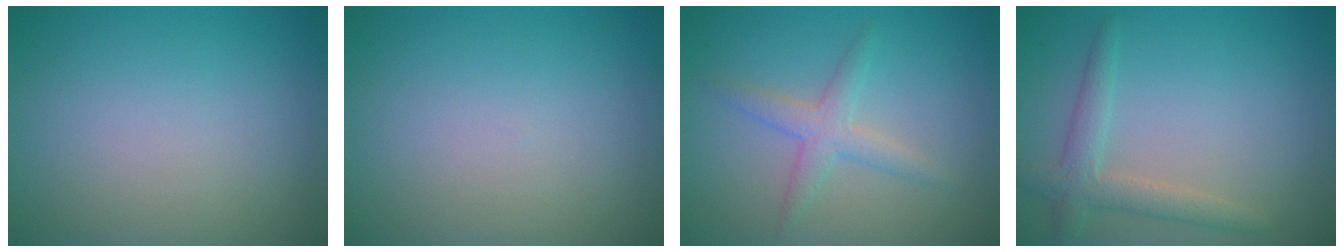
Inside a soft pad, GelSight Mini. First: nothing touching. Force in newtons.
{"total": 0.0}
{"total": 2.4, "press": 2.4, "slide": 0.1}
{"total": 2.7, "press": 2.7, "slide": 0.1}